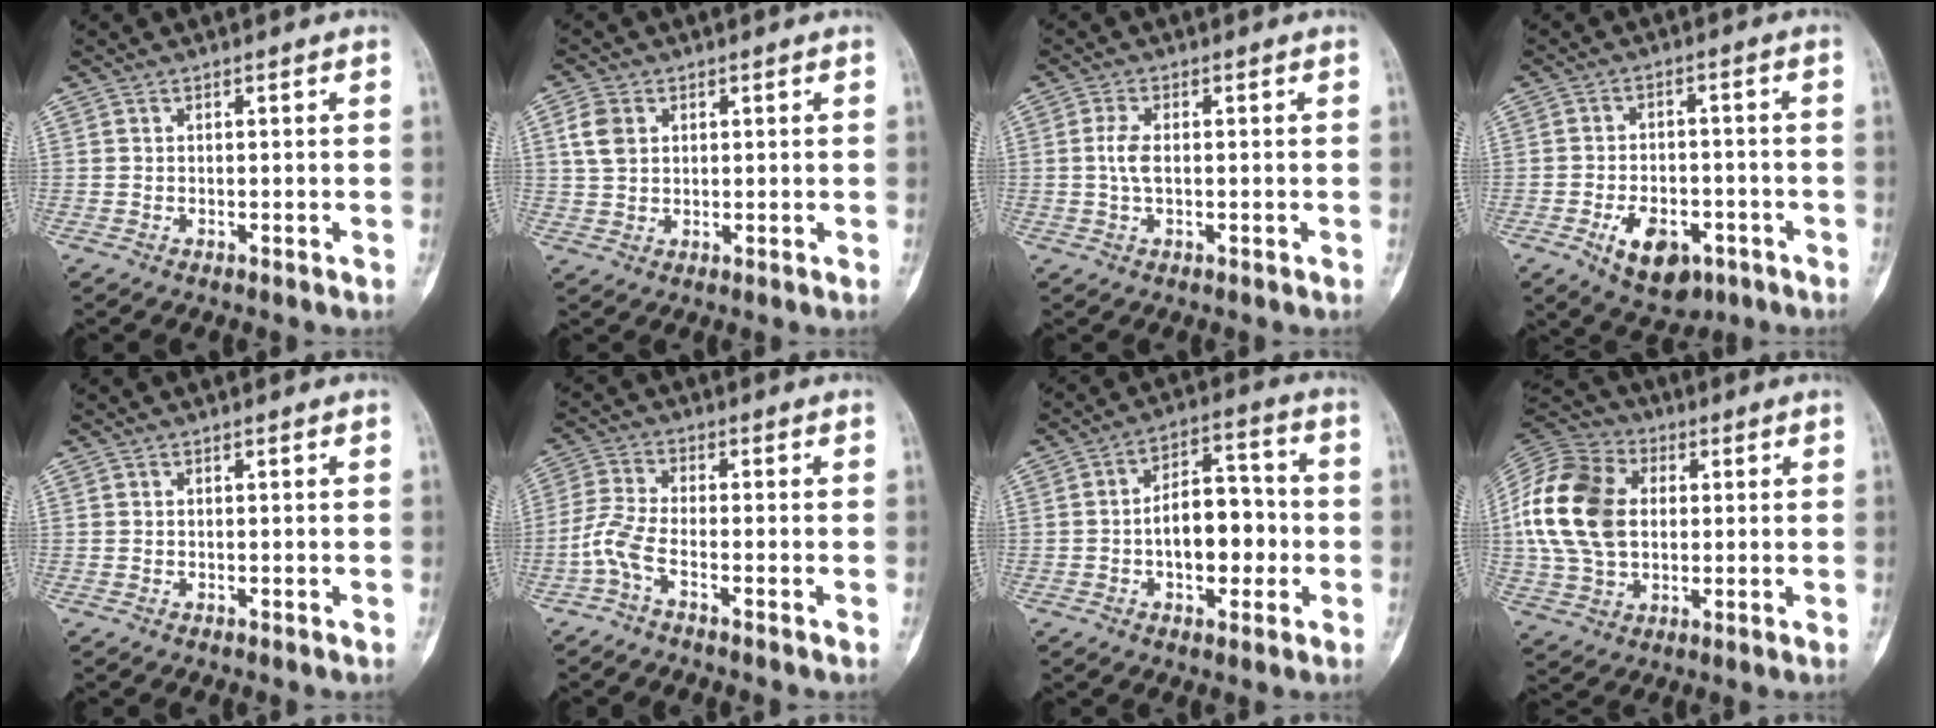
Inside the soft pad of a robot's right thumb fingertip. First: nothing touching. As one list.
[{"total": 4.8, "force": [1.7, 3.5, 2.8], "torque": [-0.048, 0.001, 0.034]}, {"total": 3.4, "force": [0.1, 1.7, 3.0], "torque": [-0.066, 0.004, 0.000]}, {"total": 9.8, "force": [-4.5, 6.0, 6.3], "torque": [-0.083, 0.022, -0.059]}, {"total": 0.0}, {"total": 5.0, "force": [-2.6, 1.3, 4.1], "torque": [-0.107, 0.014, -0.062]}, {"total": 11.8, "force": [-1.7, 7.0, 9.4], "torque": [-0.110, 0.036, -0.031]}, {"total": 19.3, "force": [2.1, 13.7, 13.4], "torque": [-0.261, 0.011, 0.036]}]